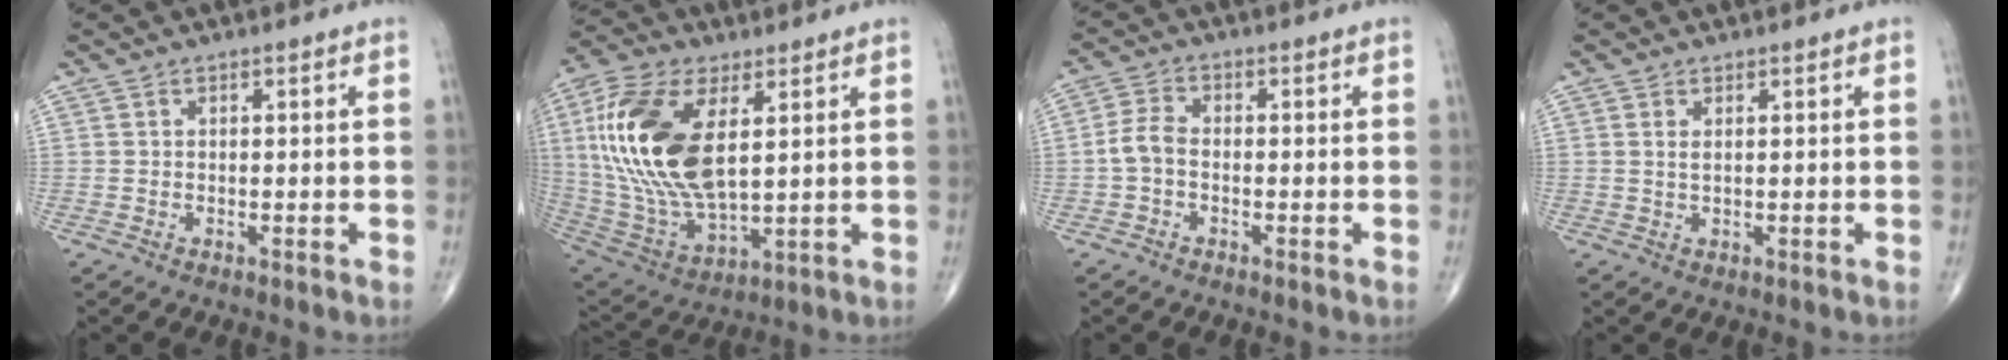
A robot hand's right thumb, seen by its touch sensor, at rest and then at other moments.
{"total": 22.1, "force": [5.0, 11.0, 18.6], "torque": [-0.391, -0.023, 0.096]}
{"total": 4.0, "force": [-0.9, 2.5, 2.9], "torque": [-0.061, 0.013, -0.027]}
{"total": 1.2, "force": [0.5, 0.5, 1.0], "torque": [-0.022, -0.002, 0.012]}